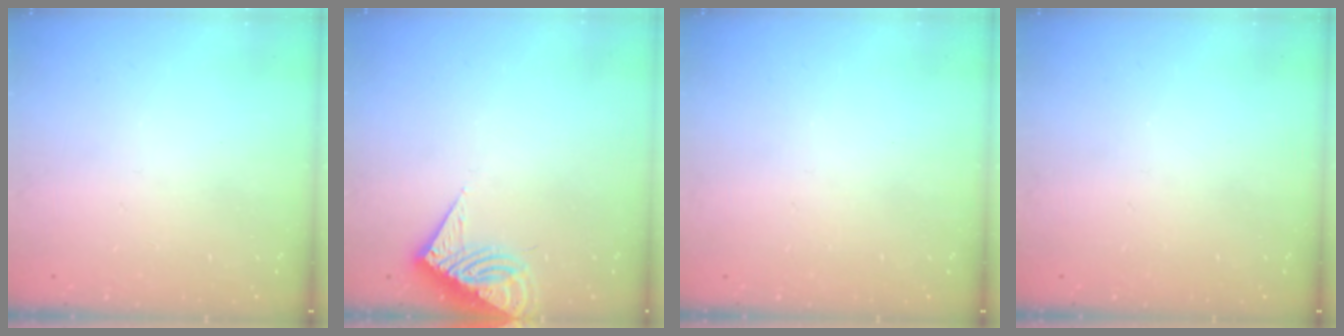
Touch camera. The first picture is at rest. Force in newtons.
{"total": 8.0, "press": 7.9, "slide": 0.8}
{"total": 0.0}
{"total": 0.0}